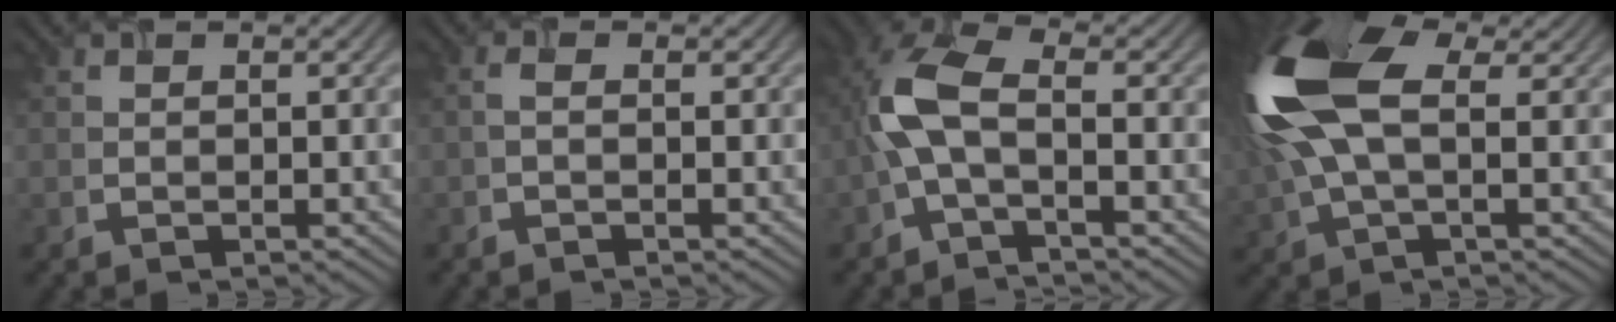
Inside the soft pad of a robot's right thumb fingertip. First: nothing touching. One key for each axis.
{"total": 0.9, "fx": -0.6, "fy": 0.0, "fz": 0.7, "tx": -0.017, "ty": 0.006, "tz": -0.014}
{"total": 6.2, "fx": -1.4, "fy": 2.4, "fz": 5.6, "tx": -0.136, "ty": 0.017, "tz": -0.038}
{"total": 16.2, "fx": 3.2, "fy": 7.9, "fz": 13.8, "tx": -0.343, "ty": 0.016, "tz": 0.052}